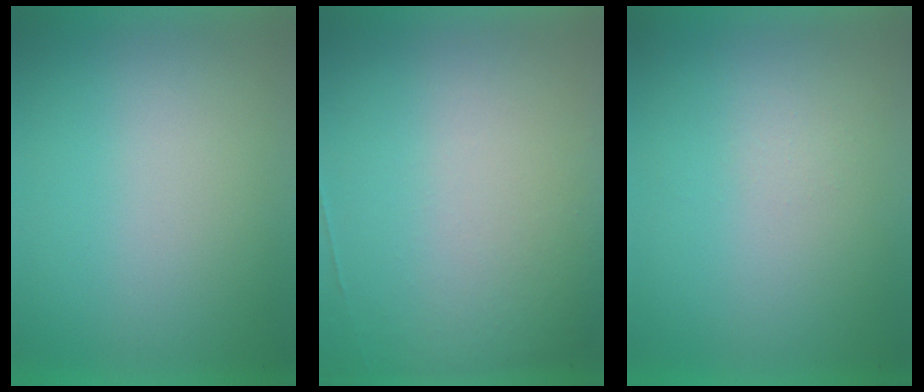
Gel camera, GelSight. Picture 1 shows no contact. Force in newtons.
{"total": 1.7}
{"total": 1.3}